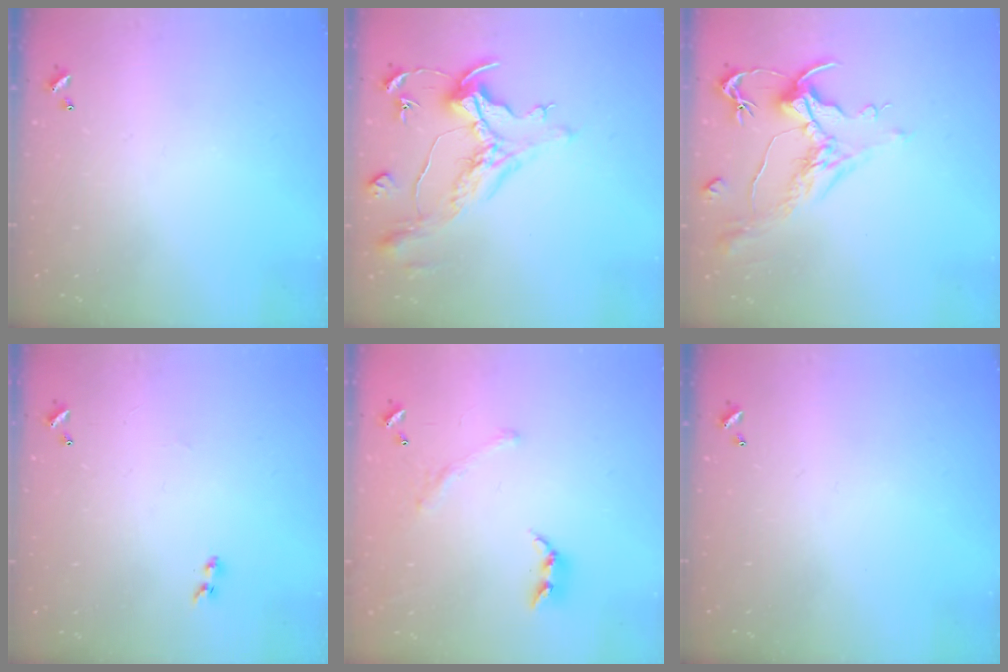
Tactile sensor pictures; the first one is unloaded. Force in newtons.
{"total": 1.5, "press": 0.8, "slide": 1.2}
{"total": 1.6, "press": 0.7, "slide": 1.4}
{"total": 1.3, "press": 1.1, "slide": 0.7}
{"total": 1.6, "press": 1.1, "slide": 1.1}
{"total": 0.0}